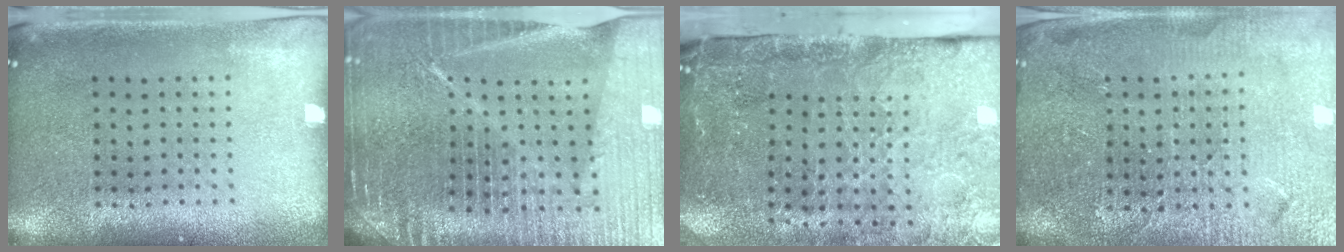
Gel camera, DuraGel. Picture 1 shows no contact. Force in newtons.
{"total": 7.0, "press": 6.0, "slide": 3.7}
{"total": 4.9, "press": 3.7, "slide": 3.3}
{"total": 4.3, "press": 4.1, "slide": 1.3}